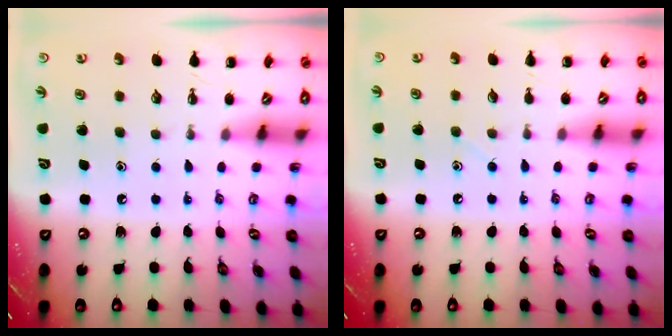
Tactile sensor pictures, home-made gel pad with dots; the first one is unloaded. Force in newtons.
{"total": 2.3, "press": 2.3, "slide": 0.6}